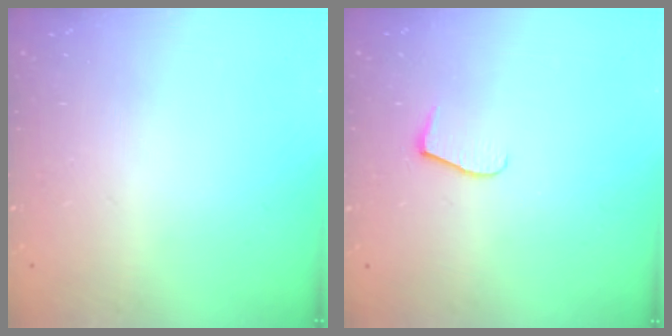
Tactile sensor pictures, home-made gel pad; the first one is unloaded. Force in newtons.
{"total": 6.2, "press": 6.2, "slide": 0.4}